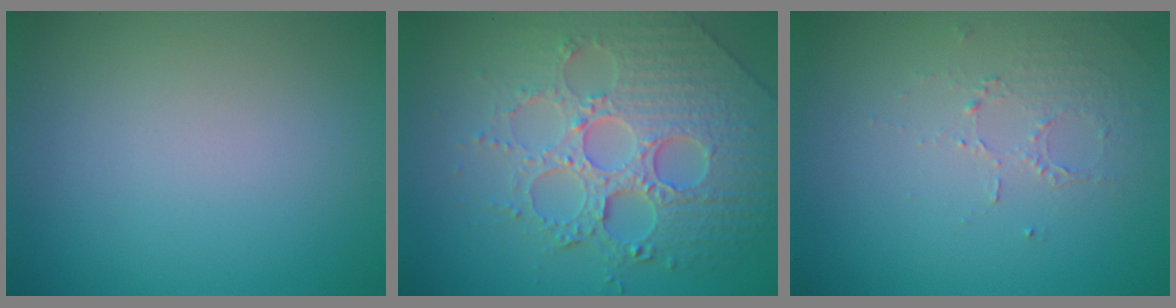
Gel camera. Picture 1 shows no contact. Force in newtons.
{"total": 8.2, "press": 6.0, "slide": 5.5}
{"total": 1.4, "press": 0.8, "slide": 1.2}